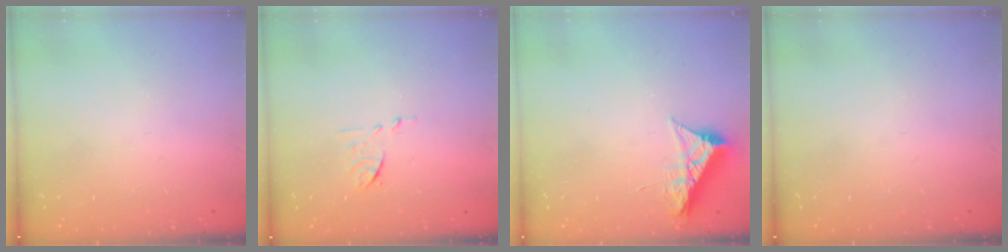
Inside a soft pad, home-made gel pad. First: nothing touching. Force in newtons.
{"total": 6.2, "press": 6.2, "slide": 0.7}
{"total": 8.4, "press": 8.4, "slide": 0.4}
{"total": 0.0}